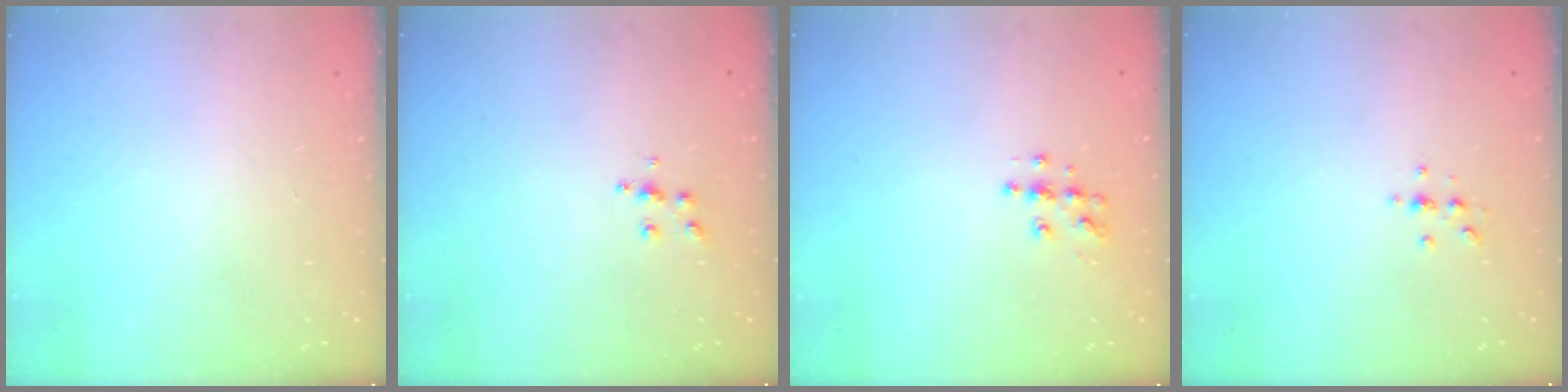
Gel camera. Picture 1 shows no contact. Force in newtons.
{"total": 6.2, "press": 6.2, "slide": 0.5}
{"total": 6.5, "press": 6.5, "slide": 0.2}
{"total": 2.2, "press": 2.1, "slide": 0.2}